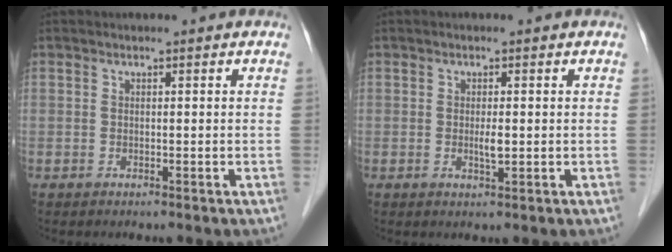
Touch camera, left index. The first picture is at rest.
{"total": 1.7, "force": [-0.1, 0.4, 1.7], "torque": [-0.036, -0.002, -0.001]}